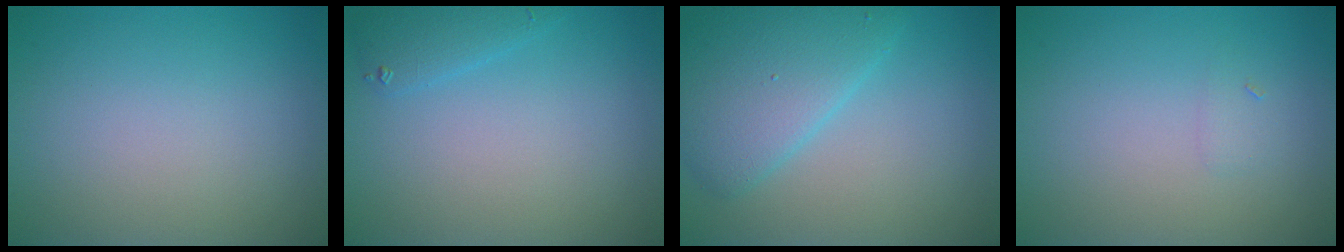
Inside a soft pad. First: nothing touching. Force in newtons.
{"total": 1.7, "press": 1.7, "slide": 0.2}
{"total": 5.4, "press": 5.4, "slide": 0.1}
{"total": 0.7, "press": 0.7, "slide": 0.0}